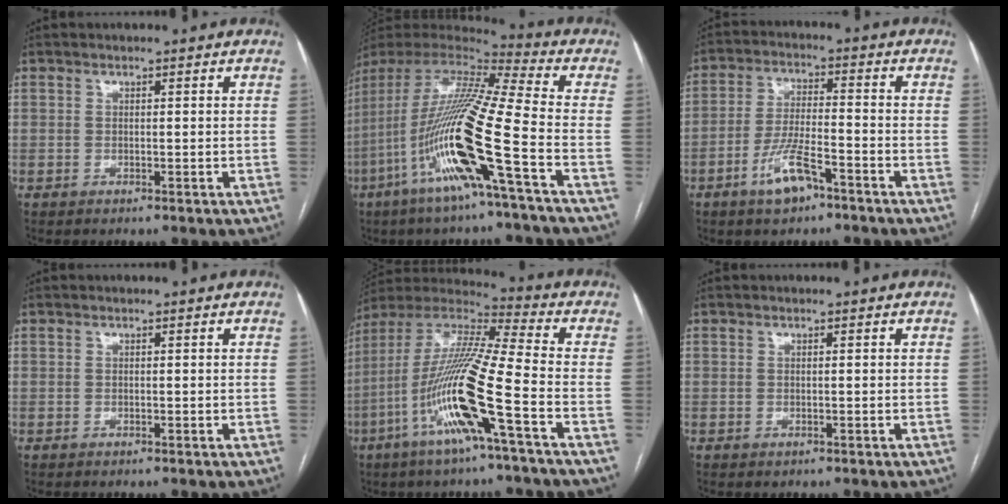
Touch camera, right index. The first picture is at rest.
{"total": 21.5, "force": [-7.2, 0.1, 20.3], "torque": [-0.431, -0.028, -0.149]}
{"total": 7.5, "force": [-4.5, 1.9, 5.7], "torque": [-0.117, -0.002, -0.080]}
{"total": 0.0}
{"total": 17.8, "force": [-6.4, 0.0, 16.6], "torque": [-0.340, -0.007, -0.130]}
{"total": 0.0}